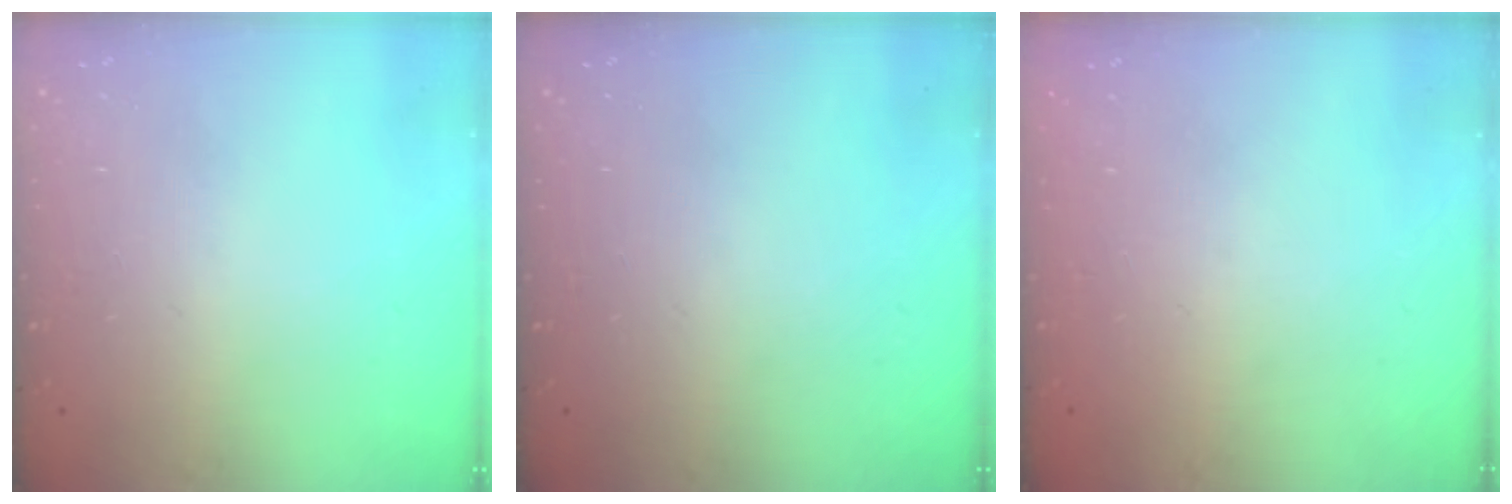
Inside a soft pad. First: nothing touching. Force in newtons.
{"total": 0.0}
{"total": 0.0}